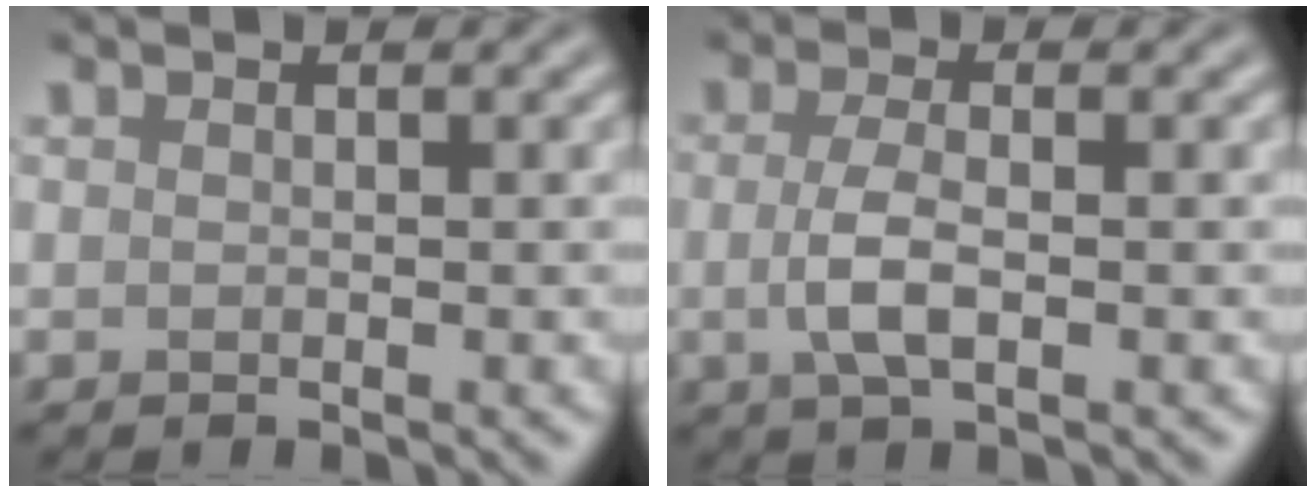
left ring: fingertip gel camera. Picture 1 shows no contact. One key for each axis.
{"total": 3.1, "fx": -0.3, "fy": 1.1, "fz": 2.9, "tx": -0.064, "ty": -0.002, "tz": -0.009}